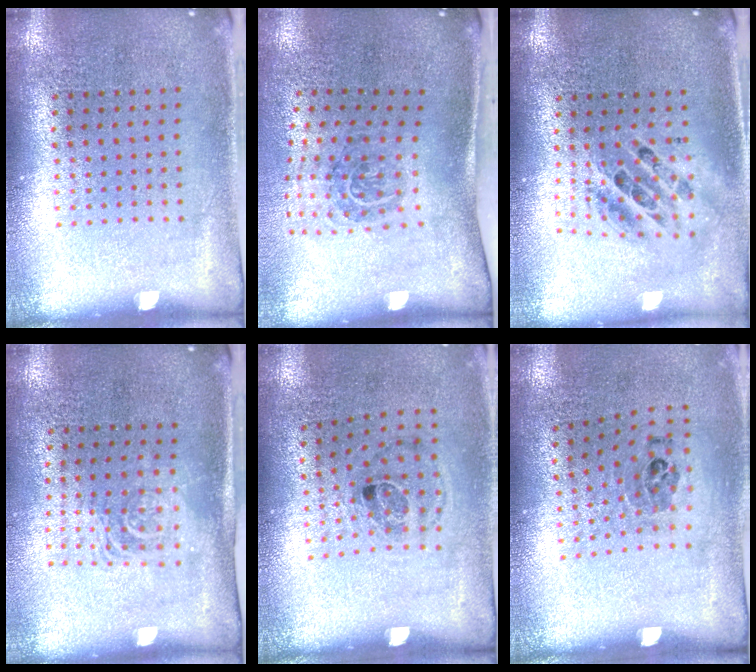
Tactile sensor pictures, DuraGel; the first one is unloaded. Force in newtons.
{"total": 2.0, "press": 1.2, "slide": 1.6}
{"total": 1.8, "press": 1.4, "slide": 1.1}
{"total": 1.6, "press": 1.3, "slide": 0.9}
{"total": 1.1, "press": 0.7, "slide": 0.9}
{"total": 1.1, "press": 0.7, "slide": 0.8}